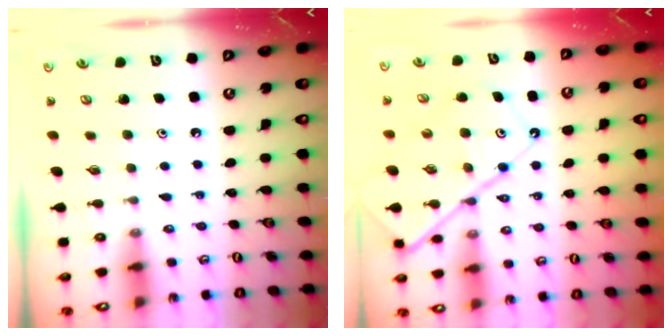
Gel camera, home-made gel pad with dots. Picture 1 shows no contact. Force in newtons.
{"total": 12.8, "press": 12.8, "slide": 1.6}